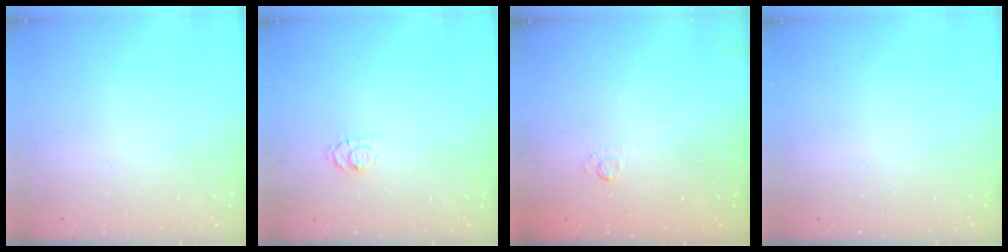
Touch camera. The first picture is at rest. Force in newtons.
{"total": 7.1, "press": 7.0, "slide": 0.9}
{"total": 1.7, "press": 1.1, "slide": 1.3}
{"total": 0.0}